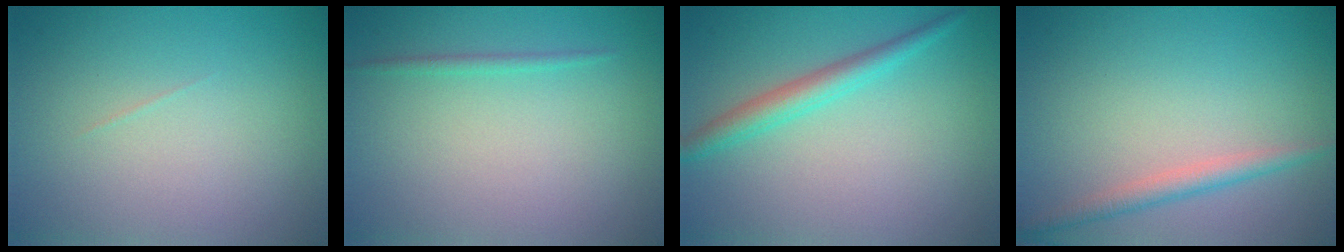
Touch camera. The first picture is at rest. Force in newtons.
{"total": 0.8, "press": 0.8, "slide": 0.1}
{"total": 2.5, "press": 2.5, "slide": 0.1}
{"total": 1.9, "press": 1.9, "slide": 0.0}